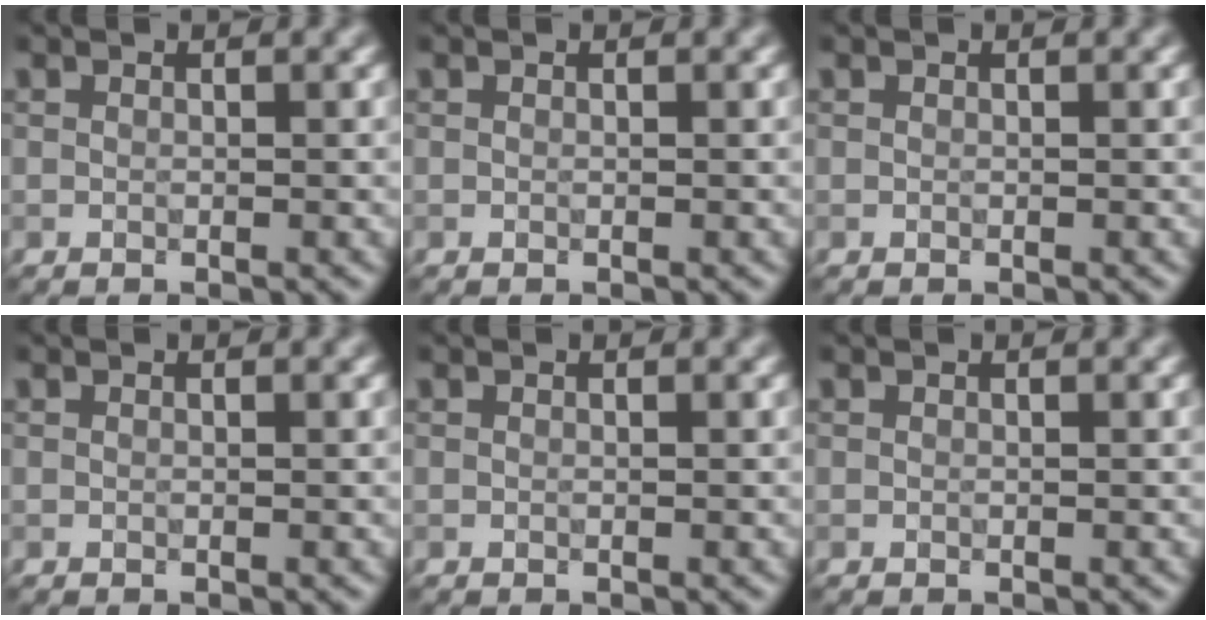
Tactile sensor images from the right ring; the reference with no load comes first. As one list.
[{"total": 0.0}, {"total": 0.0}, {"total": 0.0}, {"total": 0.0}, {"total": 0.0}]